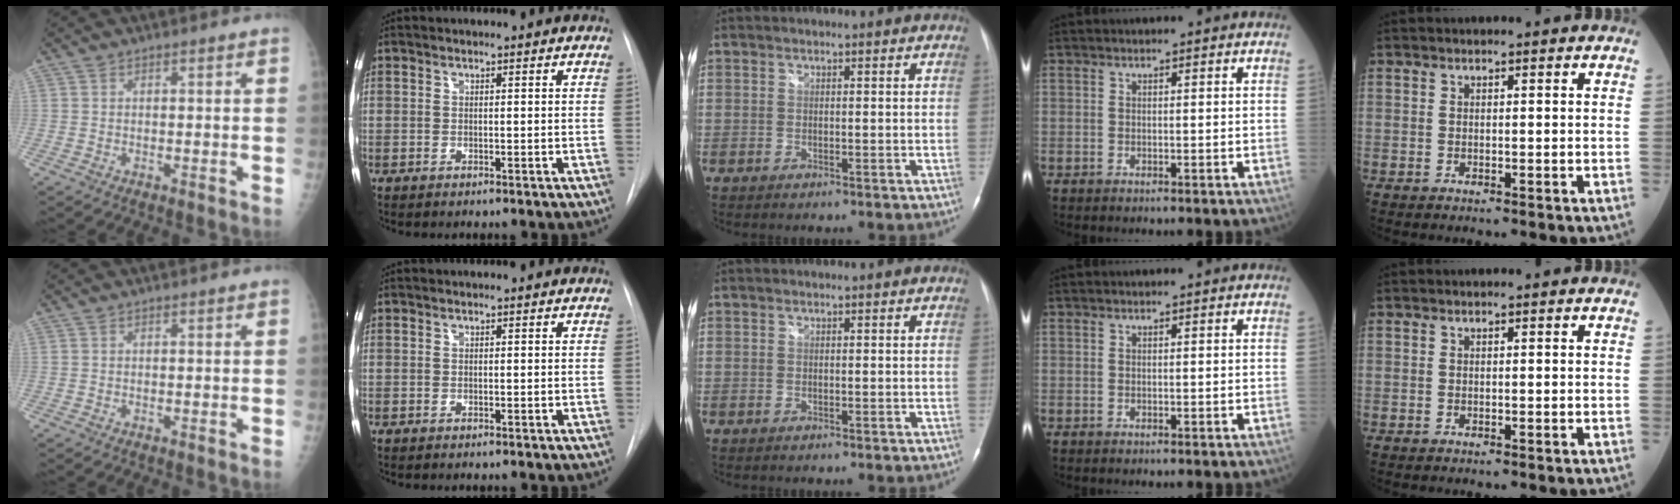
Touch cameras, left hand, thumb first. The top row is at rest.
{}